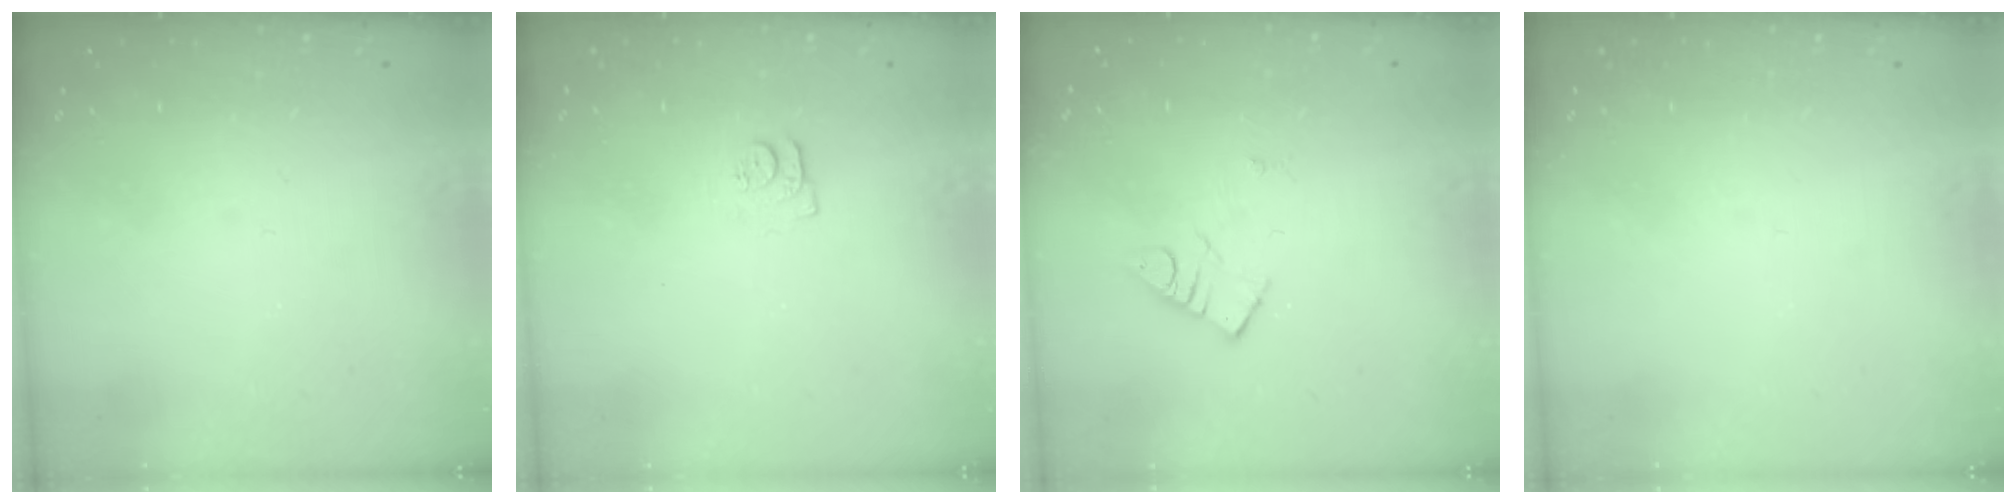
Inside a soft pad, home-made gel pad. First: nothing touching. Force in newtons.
{"total": 5.2, "press": 5.2, "slide": 0.7}
{"total": 3.8, "press": 3.7, "slide": 0.4}
{"total": 0.0}